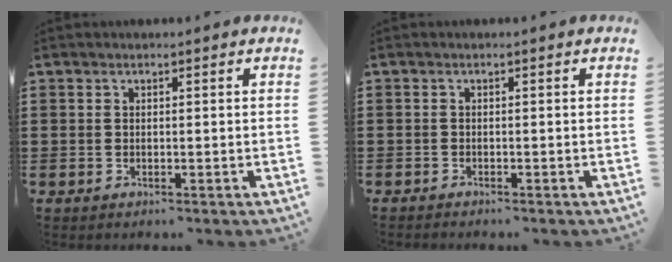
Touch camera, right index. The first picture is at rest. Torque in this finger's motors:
{"motor_torque": [-2.14, 0.00, -1.05, -0.21]}